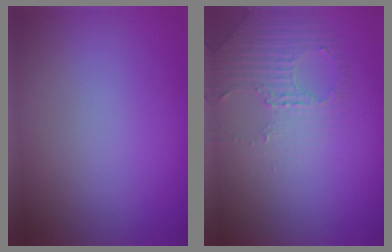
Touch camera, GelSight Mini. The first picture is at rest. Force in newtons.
{"total": 1.8, "press": 1.5, "slide": 1.0}